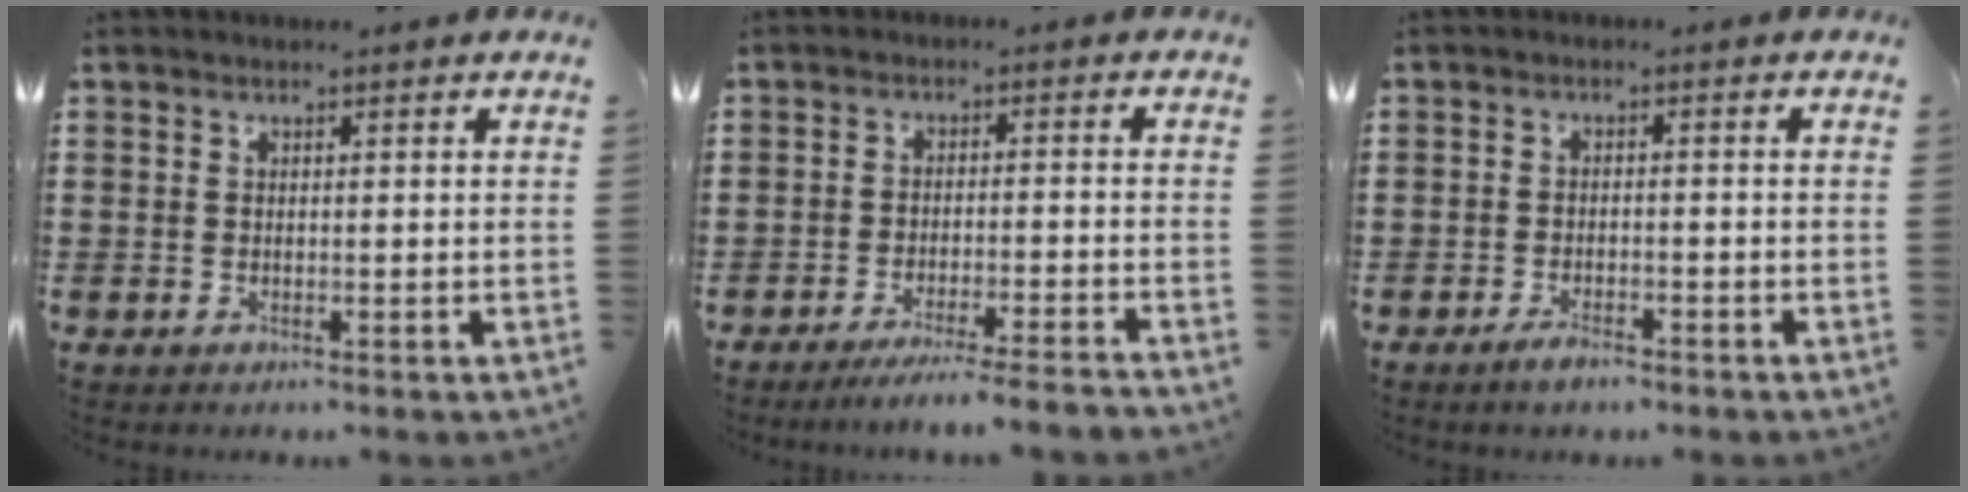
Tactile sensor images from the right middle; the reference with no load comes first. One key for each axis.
{"total": 4.1, "fx": -3.7, "fy": -0.3, "fz": 1.5, "tx": -0.023, "ty": -0.005, "tz": -0.072}
{"total": 2.2, "fx": -1.8, "fy": 0.7, "fz": 1.1, "tx": -0.021, "ty": 0.002, "tz": -0.033}